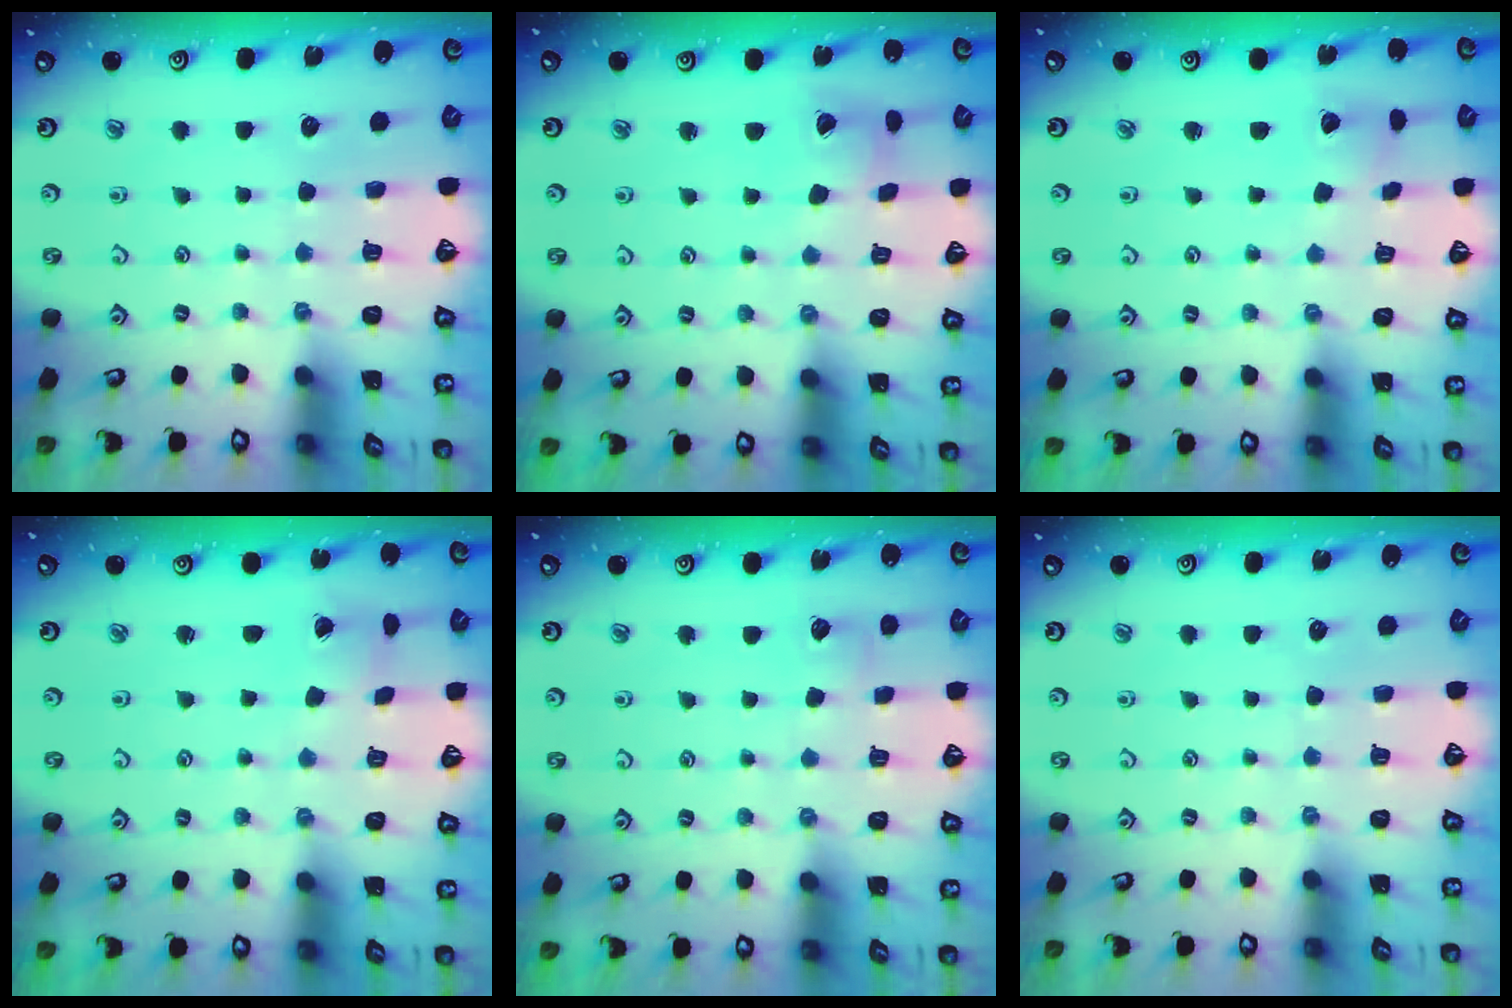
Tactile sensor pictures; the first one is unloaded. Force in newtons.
{"total": 7.6, "press": 7.5, "slide": 0.9}
{"total": 2.8, "press": 2.8, "slide": 0.3}
{"total": 1.2, "press": 1.2, "slide": 0.1}
{"total": 4.8, "press": 4.8, "slide": 0.5}
{"total": 0.0}